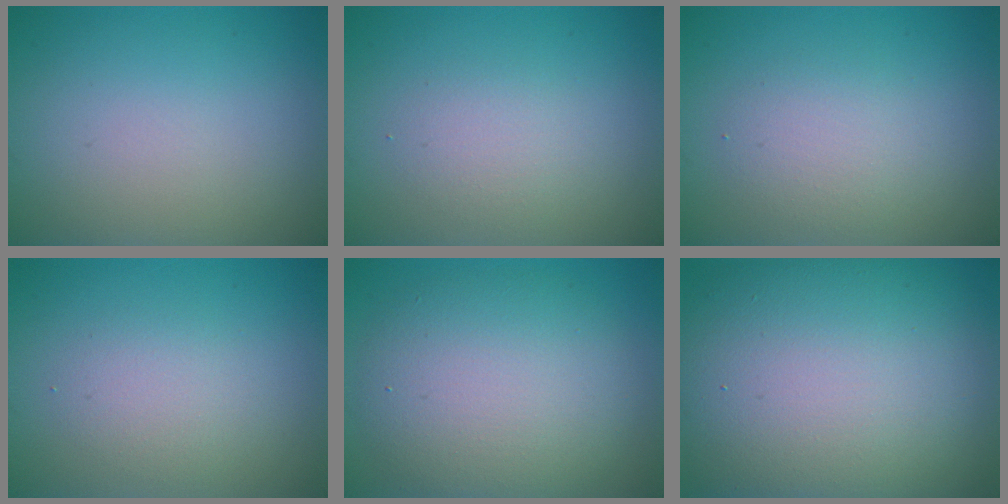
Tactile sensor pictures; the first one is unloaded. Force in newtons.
{"total": 1.9, "press": 1.9, "slide": 0.1}
{"total": 2.6, "press": 2.6, "slide": 0.2}
{"total": 2.2, "press": 2.2, "slide": 0.0}
{"total": 7.7, "press": 7.6, "slide": 0.3}
{"total": 16.1, "press": 16.1, "slide": 0.9}